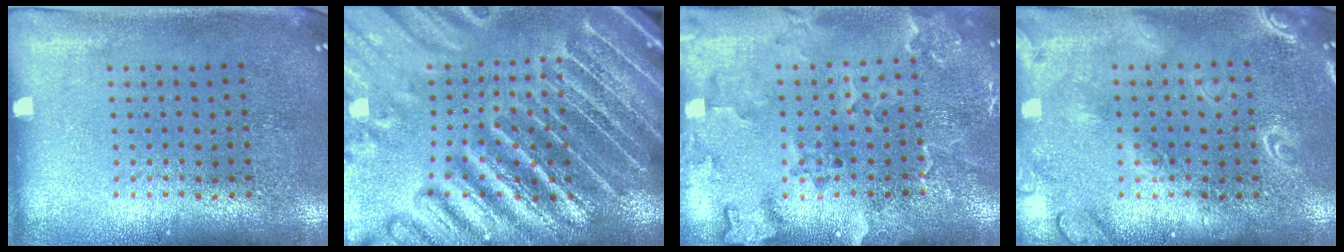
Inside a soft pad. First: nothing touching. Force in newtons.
{"total": 5.5, "press": 4.8, "slide": 2.7}
{"total": 2.3, "press": 2.1, "slide": 0.8}
{"total": 2.1, "press": 2.1, "slide": 0.2}